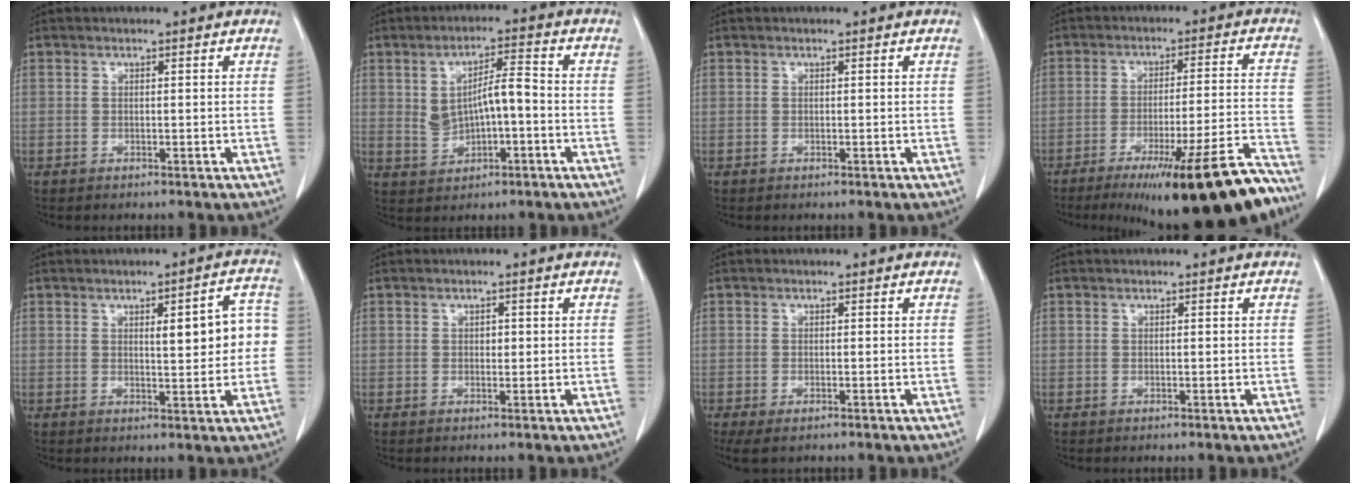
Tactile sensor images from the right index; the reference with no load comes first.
{"total": 6.5, "force": [0.0, 2.2, 6.1], "torque": [-0.109, 0.015, 0.007]}
{"total": 0.0}
{"total": 18.6, "force": [-14.2, -0.1, 12.0], "torque": [-0.113, -0.010, -0.208]}
{"total": 7.4, "force": [0.8, 2.0, 7.1], "torque": [-0.089, 0.018, 0.013]}
{"total": 1.0, "force": [0.1, 0.7, 0.7], "torque": [-0.010, 0.001, 0.001]}
{"total": 3.7, "force": [-2.5, 1.3, 2.4], "torque": [-0.042, -0.013, -0.036]}
{"total": 0.0}